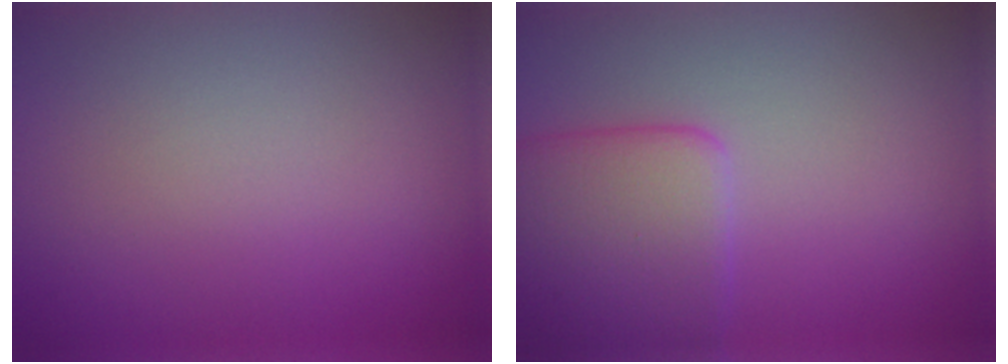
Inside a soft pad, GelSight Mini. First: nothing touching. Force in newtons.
{"total": 4.9, "press": 4.9, "slide": 0.2}